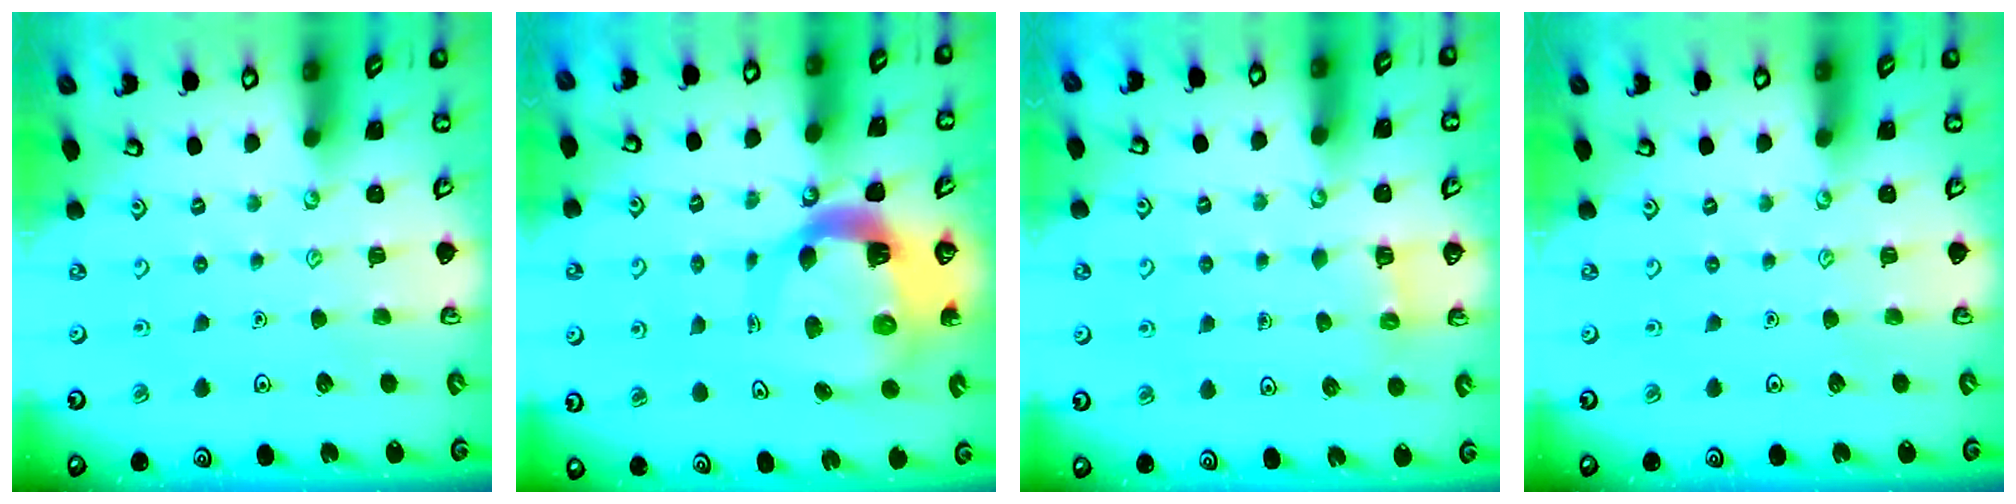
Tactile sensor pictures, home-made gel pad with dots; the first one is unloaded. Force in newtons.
{"total": 10.6, "press": 10.5, "slide": 1.3}
{"total": 3.8, "press": 3.8, "slide": 0.1}
{"total": 0.0}